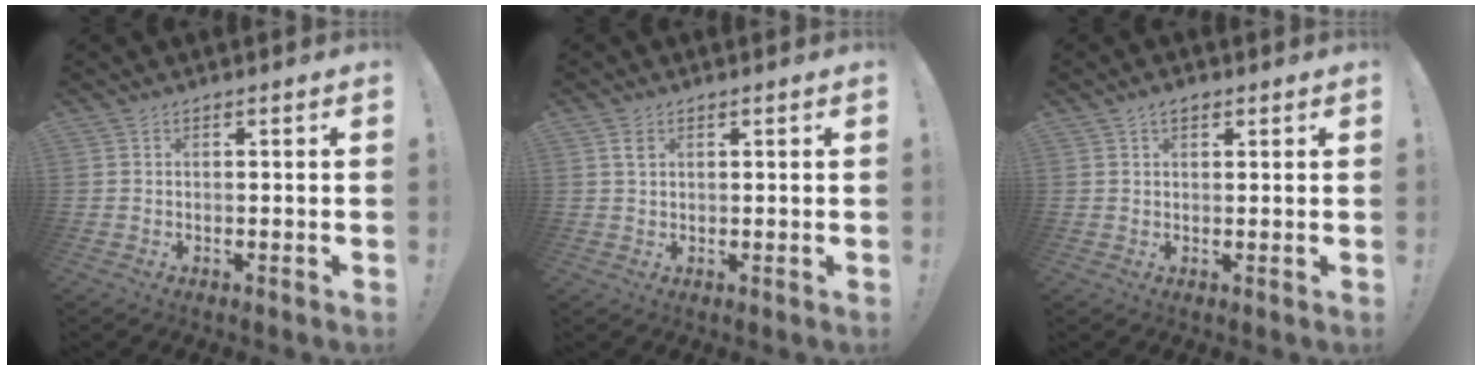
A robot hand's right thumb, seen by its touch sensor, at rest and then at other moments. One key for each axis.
{"total": 2.6, "fx": 1.3, "fy": 1.8, "fz": 1.4, "tx": -0.019, "ty": -0.001, "tz": 0.023}
{"total": 2.5, "fx": 1.4, "fy": 1.3, "fz": 1.5, "tx": -0.023, "ty": -0.002, "tz": 0.026}